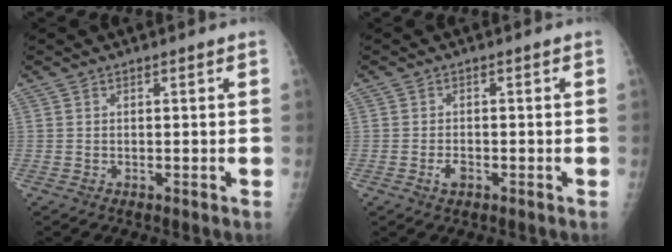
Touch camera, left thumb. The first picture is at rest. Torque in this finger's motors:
{"motor_torque": [-0.06, 0.06, 0.12, -0.12, 0.00]}